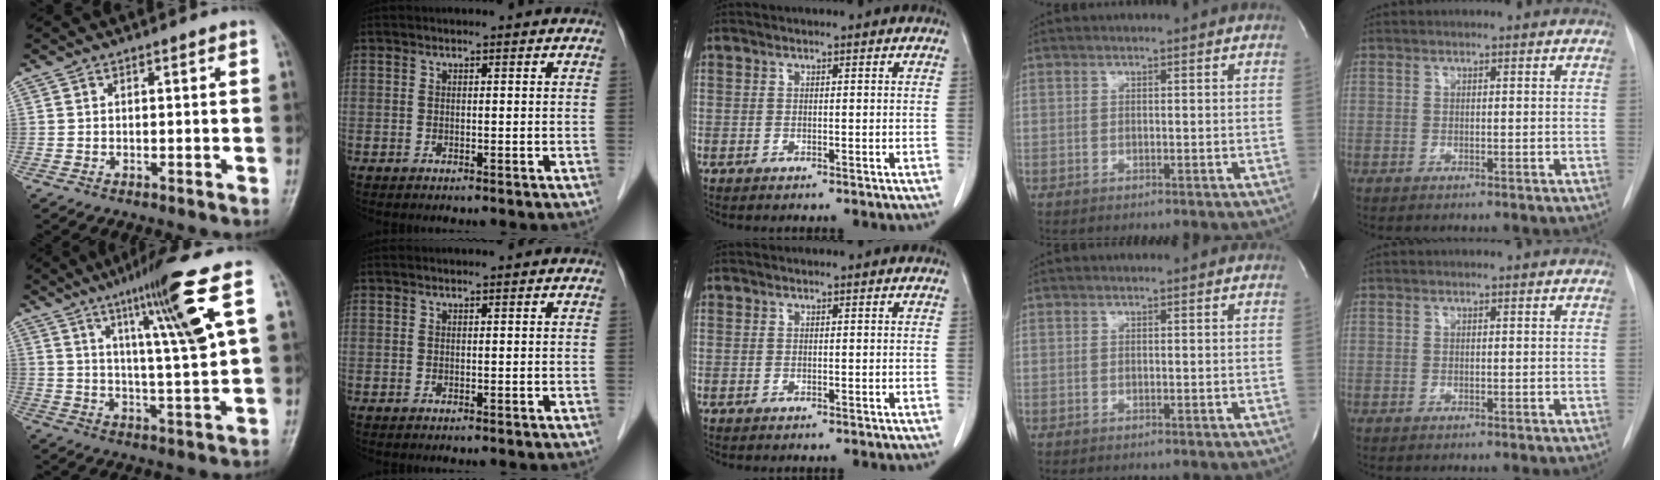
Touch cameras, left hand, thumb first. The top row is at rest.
{"thumb": {"total": 14.6, "force": [6.3, 0.1, 13.2], "torque": [-0.213, -0.023, 0.104]}}